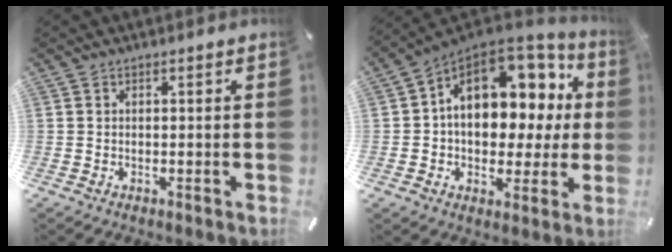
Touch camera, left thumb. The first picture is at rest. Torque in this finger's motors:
{"motor_torque": [1.87, 3.13, 1.39, 0.67, 0.66]}